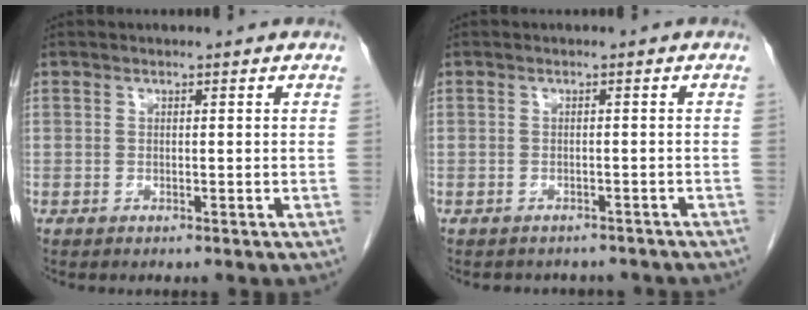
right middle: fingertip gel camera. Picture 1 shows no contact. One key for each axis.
{"total": 6.1, "fx": -5.4, "fy": 2.5, "fz": 1.2, "tx": -0.018, "ty": 0.005, "tz": -0.055}